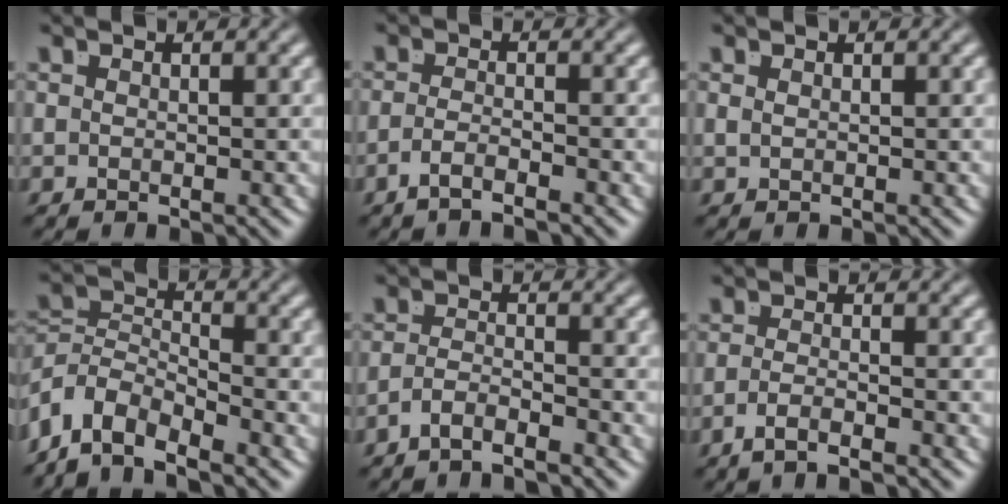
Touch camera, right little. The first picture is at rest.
{"total": 2.3, "force": [-2.0, -0.6, 1.0], "torque": [-0.019, -0.009, -0.032]}
{"total": 0.7, "force": [0.2, -0.7, 0.2], "torque": [0.002, -0.006, 0.012]}
{"total": 7.6, "force": [-3.6, 5.7, 3.5], "torque": [-0.097, -0.038, -0.057]}
{"total": 2.7, "force": [-2.6, -0.1, 0.9], "torque": [-0.013, -0.010, -0.042]}
{"total": 2.4, "force": [-2.0, -0.6, 1.1], "torque": [-0.023, -0.008, -0.033]}